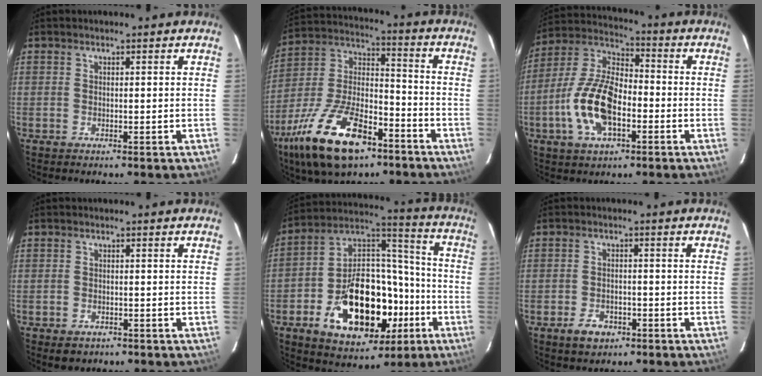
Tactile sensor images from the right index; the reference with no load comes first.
{"total": 21.9, "force": [-12.9, 9.7, 14.8], "torque": [-0.300, -0.009, -0.225]}
{"total": 14.9, "force": [-4.6, 7.5, 12.1], "torque": [-0.254, 0.009, -0.086]}
{"total": 2.8, "force": [-1.8, 2.0, 0.9], "torque": [-0.022, -0.002, -0.022]}
{"total": 25.8, "force": [-9.6, 15.1, 18.5], "torque": [-0.338, 0.038, -0.132]}
{"total": 4.8, "force": [-2.9, 3.2, 2.0], "torque": [-0.047, 0.006, -0.041]}